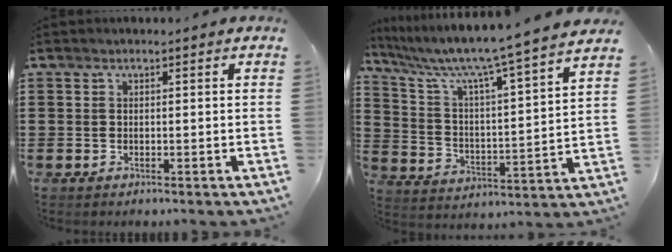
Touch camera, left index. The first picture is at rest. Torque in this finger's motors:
{"motor_torque": [2.14, 0.00, -0.51, -0.20]}